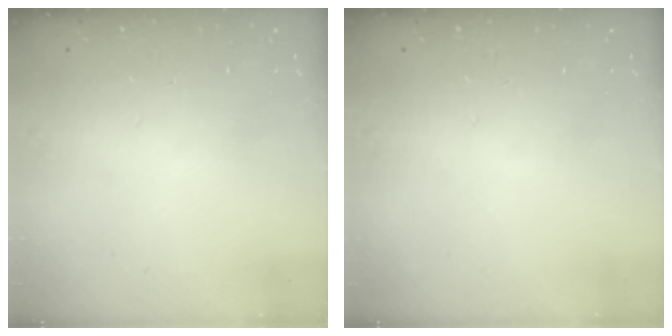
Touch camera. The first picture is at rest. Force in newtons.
{"total": 0.0}